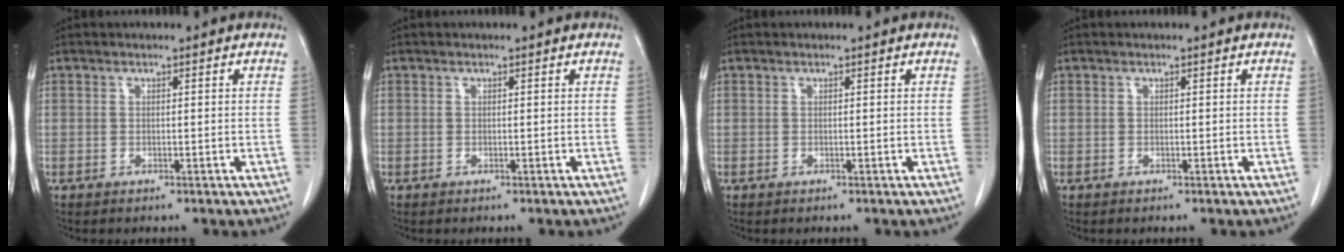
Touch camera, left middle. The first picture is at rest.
{"total": 0.0}
{"total": 0.0}
{"total": 0.0}